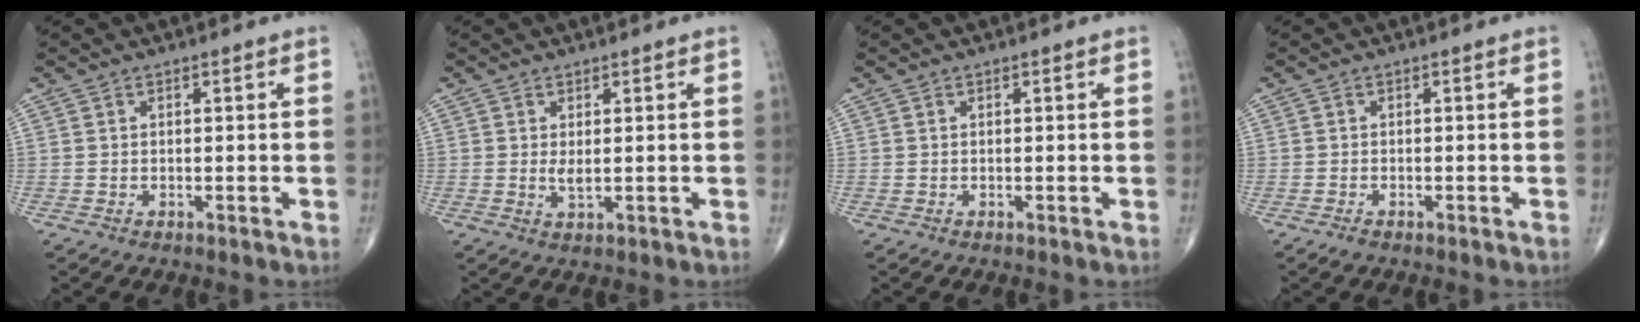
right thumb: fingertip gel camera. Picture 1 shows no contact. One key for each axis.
{"total": 1.6, "fx": 0.3, "fy": 0.5, "fz": 1.5, "tx": -0.029, "ty": -0.006, "tz": 0.009}
{"total": 0.0}
{"total": 0.9, "fx": -0.7, "fy": 0.3, "fz": 0.4, "tx": -0.011, "ty": 0.000, "tz": -0.014}